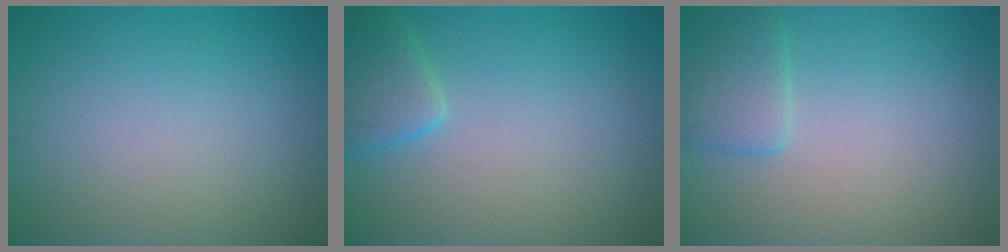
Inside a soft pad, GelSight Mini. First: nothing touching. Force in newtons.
{"total": 2.9, "press": 2.9, "slide": 0.1}
{"total": 2.4, "press": 2.3, "slide": 0.2}